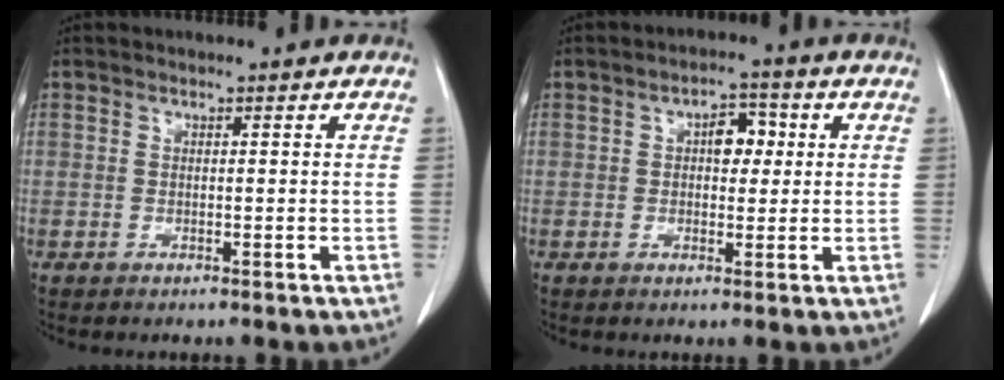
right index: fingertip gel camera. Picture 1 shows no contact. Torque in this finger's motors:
{"motor_torque": [0.17, -0.01, 0.12, 0.04]}